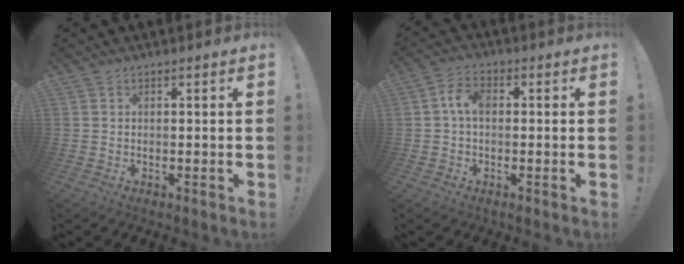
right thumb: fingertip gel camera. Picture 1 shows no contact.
{"total": 5.5, "force": [0.2, 3.2, 4.4], "torque": [-0.080, 0.010, 0.002]}